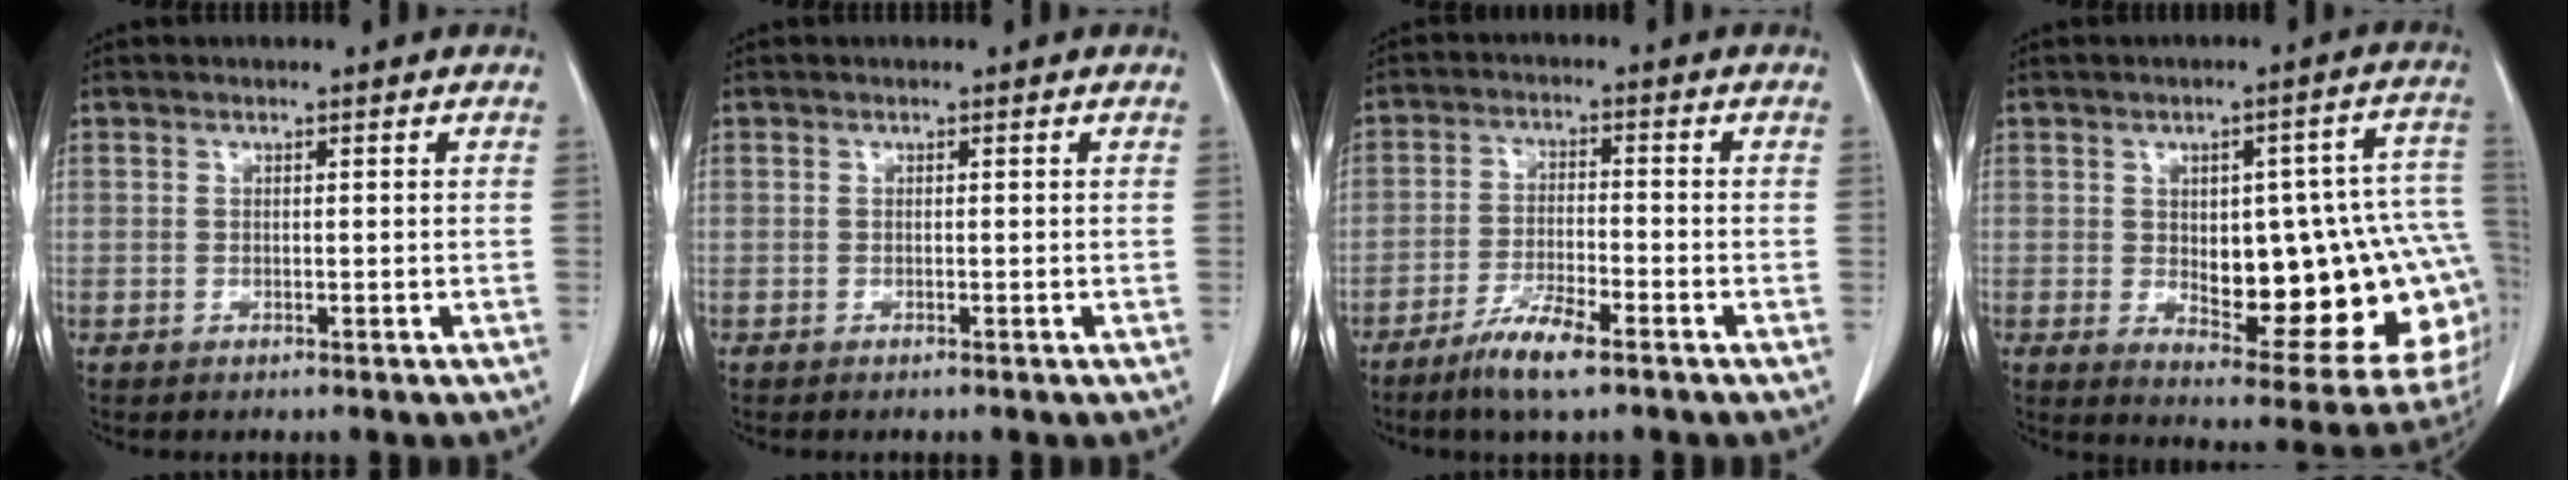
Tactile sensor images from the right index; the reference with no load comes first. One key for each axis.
{"total": 0.0}
{"total": 6.5, "fx": -4.4, "fy": 0.8, "fz": 4.7, "tx": -0.094, "ty": -0.009, "tz": -0.082}
{"total": 22.2, "fx": -1.9, "fy": 7.9, "fz": 20.7, "tx": -0.187, "ty": 0.032, "tz": 0.005}